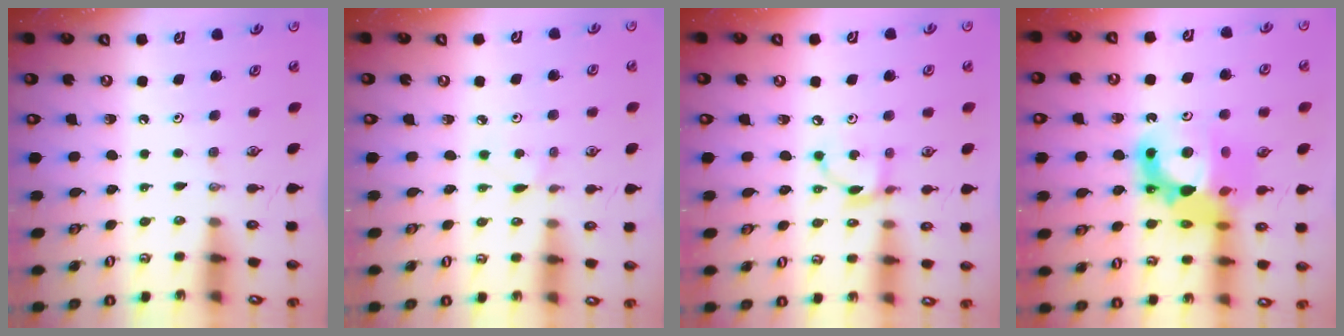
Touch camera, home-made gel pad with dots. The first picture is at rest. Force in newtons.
{"total": 1.5, "press": 1.4, "slide": 0.2}
{"total": 6.1, "press": 6.1, "slide": 0.1}
{"total": 16.5, "press": 16.4, "slide": 1.6}